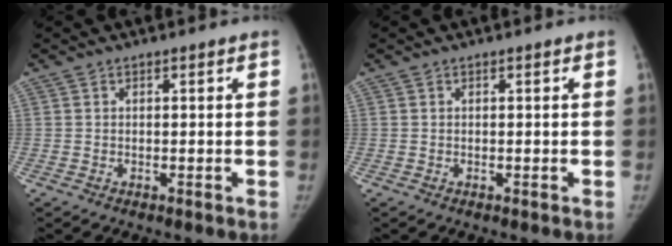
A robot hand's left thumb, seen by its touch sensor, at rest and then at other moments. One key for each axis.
{"total": 0.0}